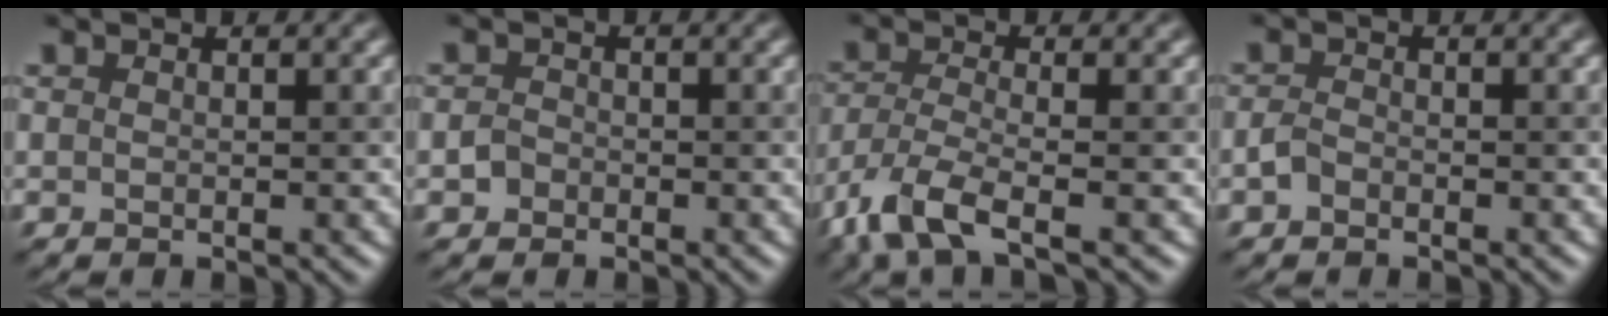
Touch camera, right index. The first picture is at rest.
{"total": 1.2, "force": [-0.5, 1.0, 0.3], "torque": [-0.002, 0.001, -0.014]}
{"total": 5.7, "force": [-3.5, 1.7, 4.2], "torque": [-0.102, -0.017, -0.080]}
{"total": 1.1, "force": [-0.7, 0.6, 0.6], "torque": [-0.013, 0.003, -0.017]}